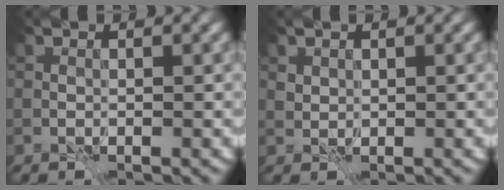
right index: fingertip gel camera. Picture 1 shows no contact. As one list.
[{"total": 0.8, "force": [0.5, 0.7, -0.1], "torque": [0.001, 0.000, 0.008]}]